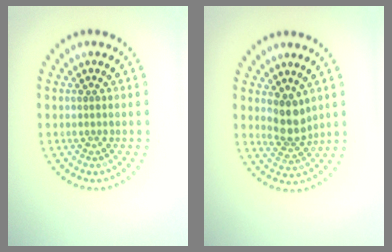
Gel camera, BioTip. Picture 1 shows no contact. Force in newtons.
{"total": 2.8, "press": 2.2, "slide": 1.7}